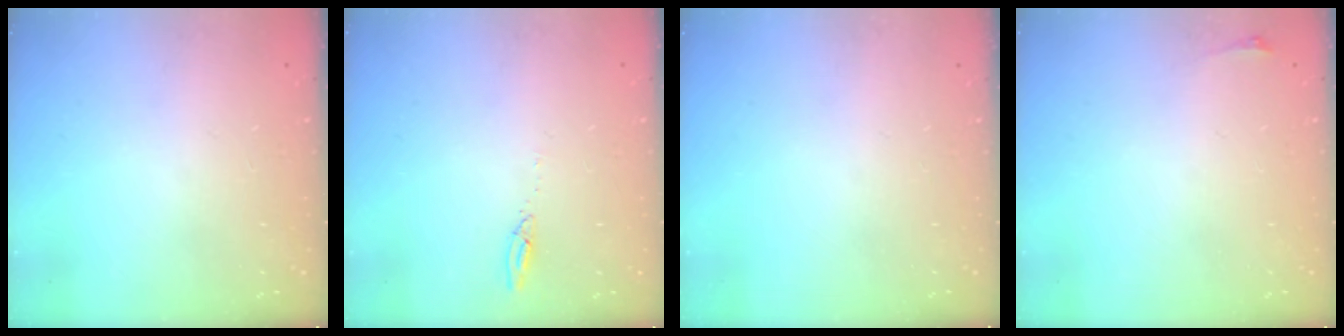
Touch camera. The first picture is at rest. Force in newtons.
{"total": 2.7, "press": 2.7, "slide": 0.2}
{"total": 0.0}
{"total": 2.8, "press": 2.1, "slide": 1.9}